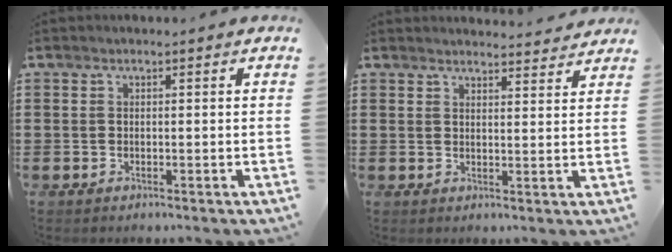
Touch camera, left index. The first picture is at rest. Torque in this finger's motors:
{"motor_torque": [1.05, -1.09, 0.18, 0.01]}